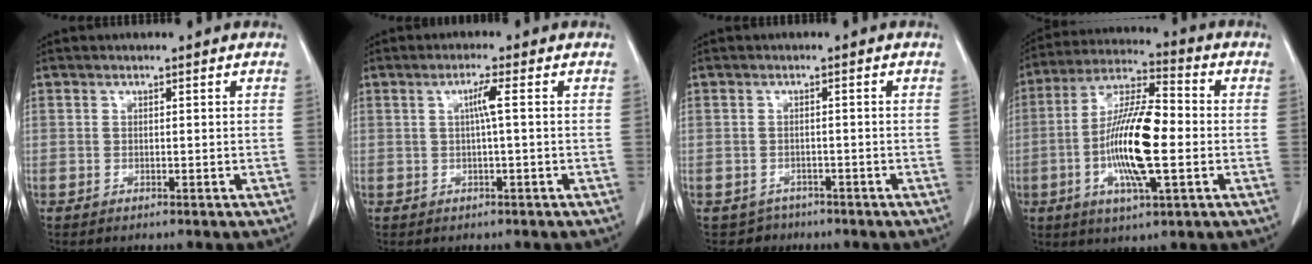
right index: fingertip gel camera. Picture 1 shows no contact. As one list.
[{"total": 2.4, "force": [0.3, -0.5, 2.4], "torque": [-0.045, 0.002, 0.006]}, {"total": 2.6, "force": [-1.9, 1.6, -0.6], "torque": [0.006, 0.005, -0.029]}, {"total": 14.7, "force": [-2.4, 2.9, 14.2], "torque": [-0.273, 0.001, -0.045]}]